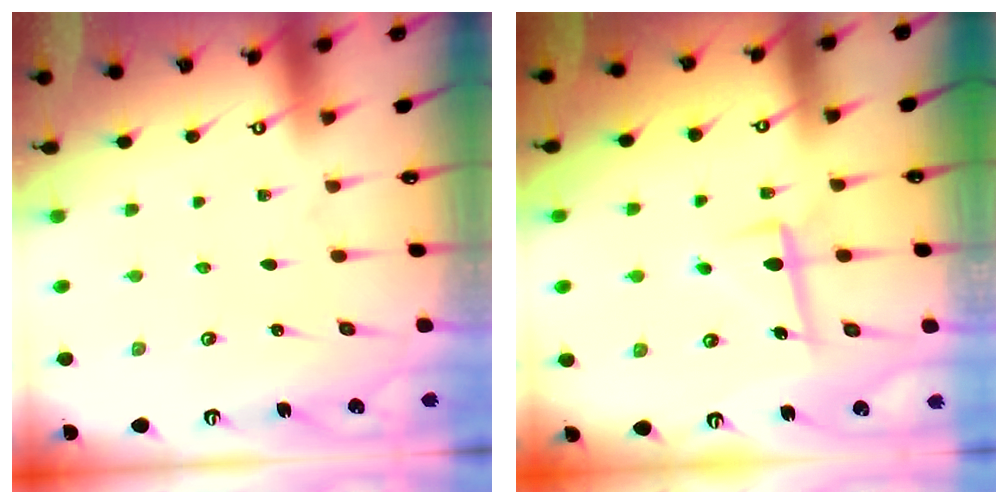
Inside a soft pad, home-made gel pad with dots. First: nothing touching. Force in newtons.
{"total": 6.2, "press": 6.0, "slide": 1.2}